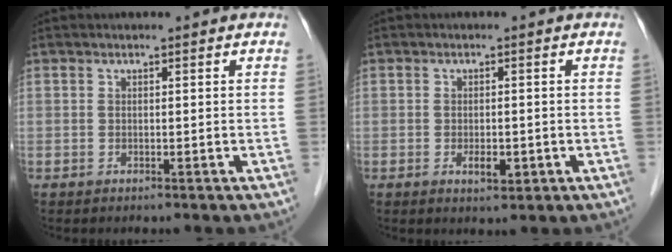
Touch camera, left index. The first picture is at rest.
{"total": 2.7, "force": [-0.9, 1.2, 2.2], "torque": [-0.036, 0.000, -0.008]}